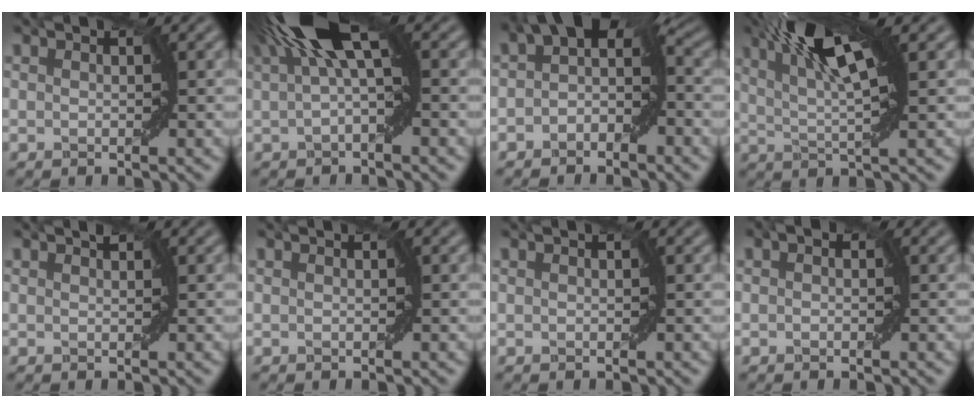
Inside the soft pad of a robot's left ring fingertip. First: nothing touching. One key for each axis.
{"total": 7.3, "fx": 2.5, "fy": 2.3, "fz": 6.5, "tx": -0.115, "ty": 0.015, "tz": 0.033}
{"total": 4.9, "fx": 0.0, "fy": 2.8, "fz": 4.0, "tx": -0.042, "ty": 0.023, "tz": -0.018}
{"total": 7.5, "fx": 3.1, "fy": 1.8, "fz": 6.6, "tx": -0.112, "ty": 0.012, "tz": 0.053}
{"total": 0.0}
{"total": 0.0}
{"total": 0.0}
{"total": 0.7, "fx": 0.1, "fy": 0.4, "fz": 0.5, "tx": -0.004, "ty": 0.002, "tz": -0.003}